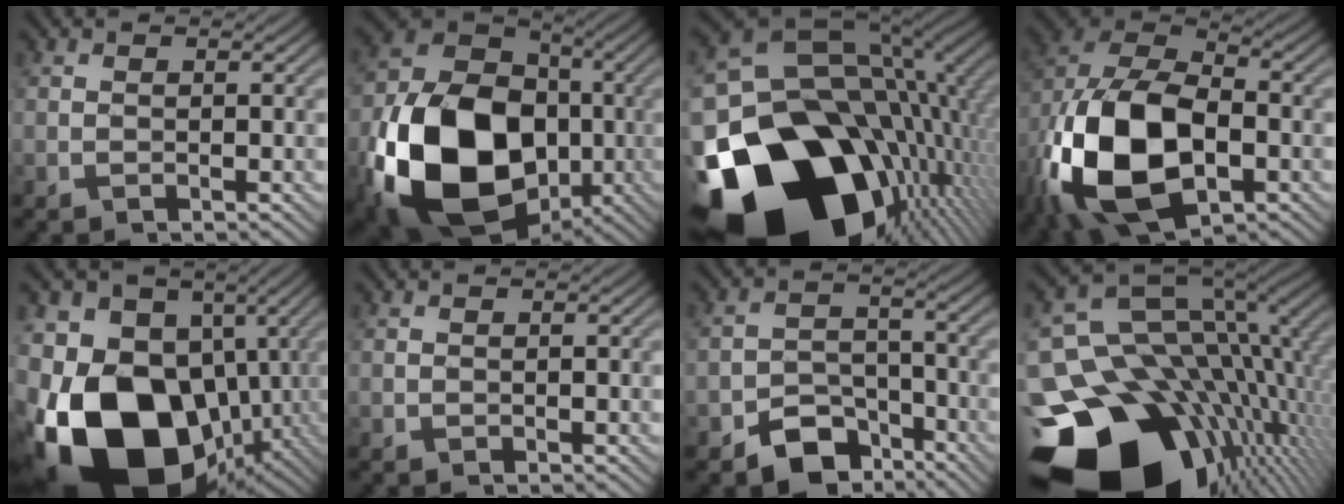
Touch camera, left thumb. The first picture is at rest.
{"total": 19.8, "force": [-6.1, 14.3, 12.3], "torque": [-0.276, -0.056, -0.099]}
{"total": 21.5, "force": [-7.6, 14.9, 13.5], "torque": [-0.298, -0.059, -0.102]}
{"total": 19.3, "force": [-5.9, 11.3, 14.4], "torque": [-0.328, -0.033, -0.111]}
{"total": 22.1, "force": [-7.3, 15.8, 13.7], "torque": [-0.284, -0.019, -0.116]}
{"total": 0.0}
{"total": 6.5, "force": [-4.7, 3.8, 2.4], "torque": [-0.038, -0.001, -0.091]}
{"total": 20.2, "force": [-8.6, 13.6, 12.2], "torque": [-0.245, -0.029, -0.114]}